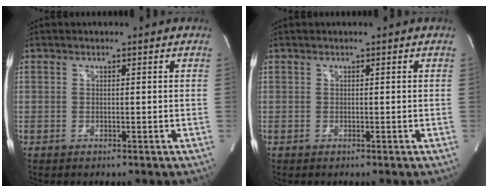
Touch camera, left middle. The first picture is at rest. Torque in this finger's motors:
{"motor_torque": [0.12, -0.09, 0.04, 0.01]}